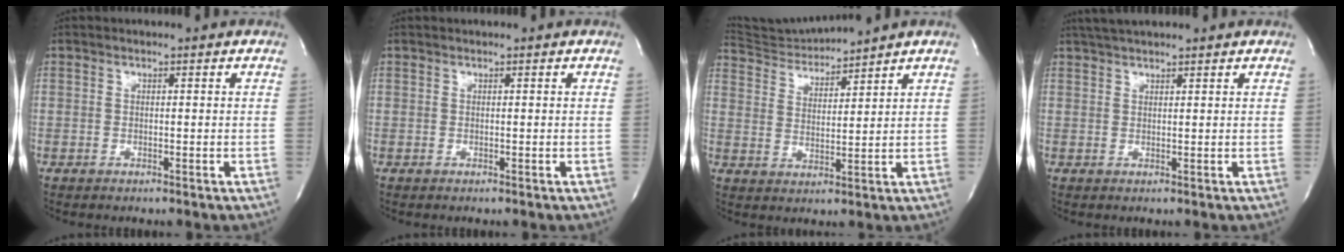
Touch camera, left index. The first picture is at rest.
{"total": 0.0}
{"total": 6.3, "force": [6.1, -1.5, -0.5], "torque": [-0.005, -0.002, 0.127]}
{"total": 4.1, "force": [3.6, 0.3, 2.0], "torque": [-0.033, 0.021, 0.063]}